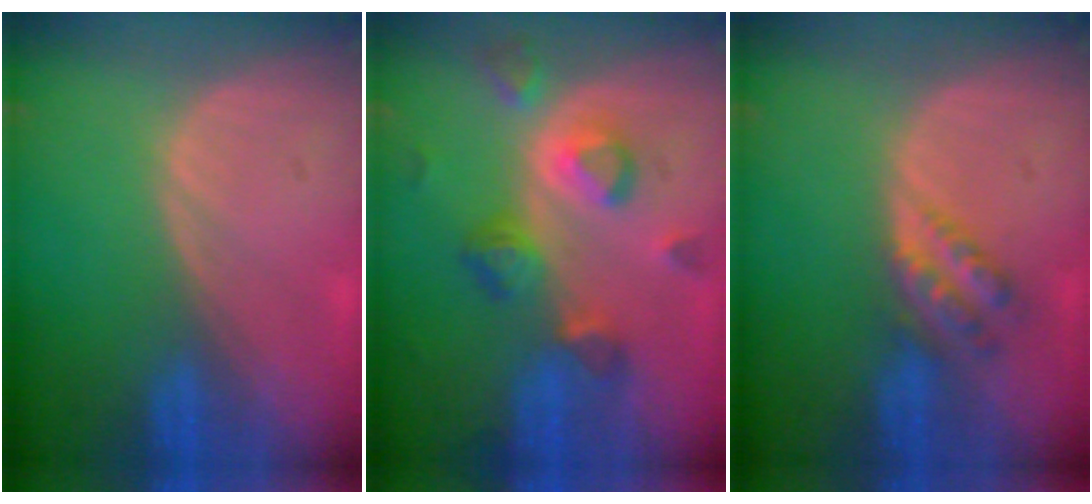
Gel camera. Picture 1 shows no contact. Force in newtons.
{"total": 7.4, "press": 7.3, "slide": 1.2}
{"total": 4.5, "press": 4.0, "slide": 2.0}